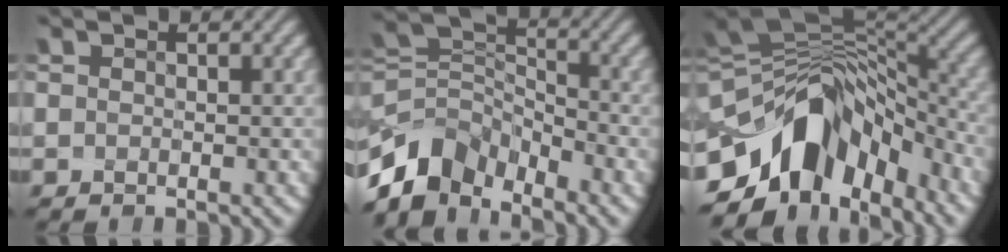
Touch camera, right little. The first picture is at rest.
{"total": 6.7, "force": [-4.9, 3.8, 2.5], "torque": [-0.035, 0.003, -0.102]}
{"total": 11.2, "force": [-4.9, 7.1, 7.2], "torque": [-0.127, 0.013, -0.074]}